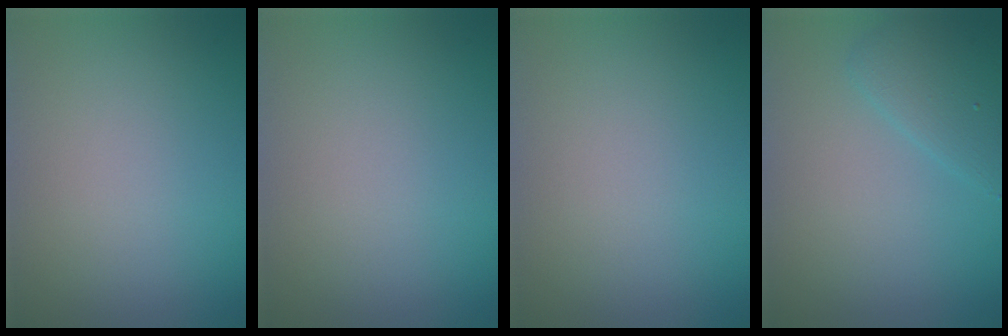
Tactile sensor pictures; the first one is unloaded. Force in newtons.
{"total": 0.0}
{"total": 0.0}
{"total": 2.7, "press": 2.7, "slide": 0.2}